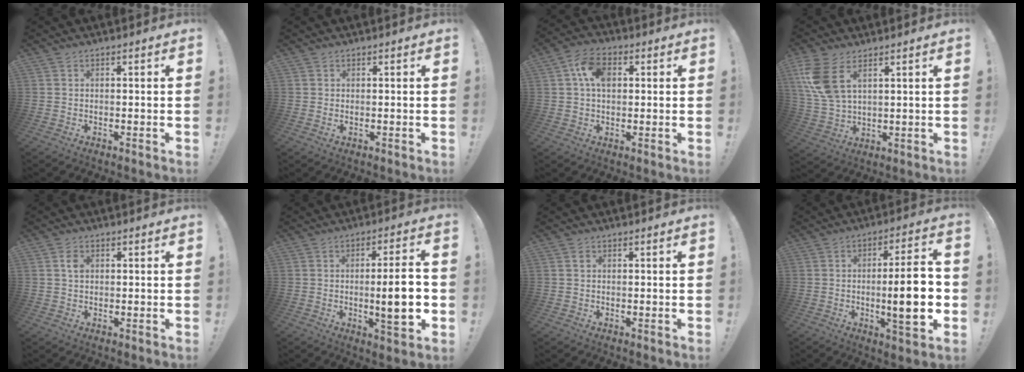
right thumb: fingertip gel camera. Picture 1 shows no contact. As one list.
[{"total": 0.6, "force": [0.6, 0.0, 0.2], "torque": [0.003, -0.004, 0.010]}, {"total": 8.9, "force": [2.3, 5.8, 6.3], "torque": [-0.117, 0.007, 0.044]}, {"total": 10.7, "force": [5.3, 5.2, 7.6], "torque": [-0.158, -0.023, 0.102]}, {"total": 2.3, "force": [0.5, 1.6, 1.7], "torque": [-0.021, -0.001, 0.006]}, {"total": 12.4, "force": [-1.3, 2.0, 12.1], "torque": [-0.172, -0.007, -0.028]}, {"total": 0.8, "force": [0.2, 0.6, 0.5], "torque": [-0.005, 0.000, 0.003]}, {"total": 15.0, "force": [-1.7, 2.9, 14.6], "torque": [-0.204, -0.007, -0.030]}]